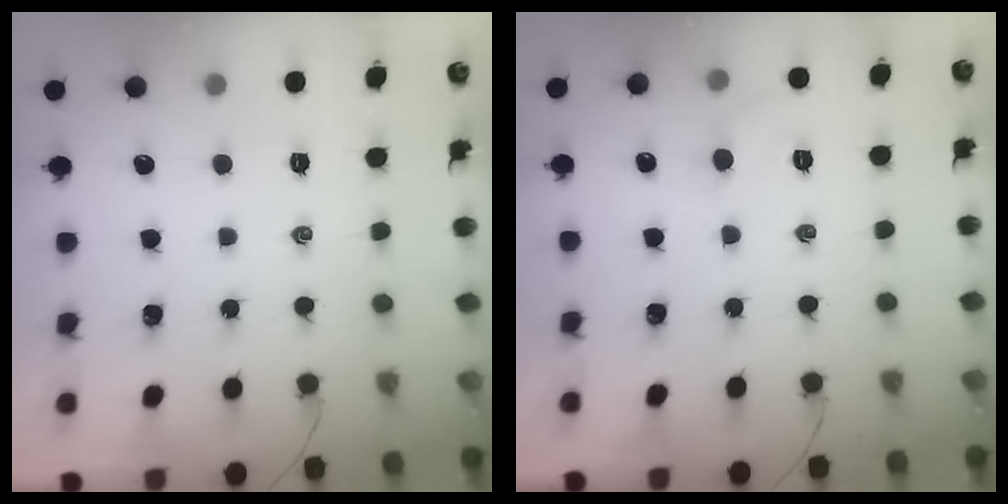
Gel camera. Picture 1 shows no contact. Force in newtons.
{"total": 5.3, "press": 5.0, "slide": 1.8}